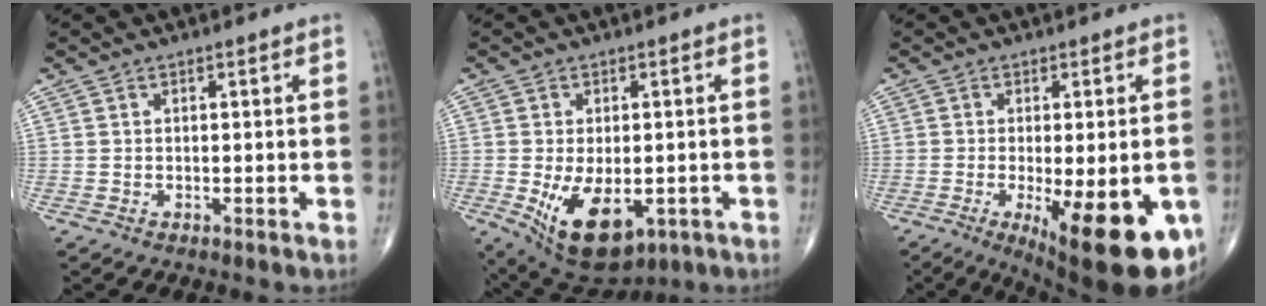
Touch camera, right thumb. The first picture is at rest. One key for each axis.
{"total": 13.1, "fx": -4.0, "fy": 7.3, "fz": 10.1, "tx": -0.160, "ty": -0.009, "tz": -0.041}
{"total": 19.1, "fx": -7.0, "fy": 6.5, "fz": 16.6, "tx": -0.182, "ty": -0.018, "tz": -0.083}